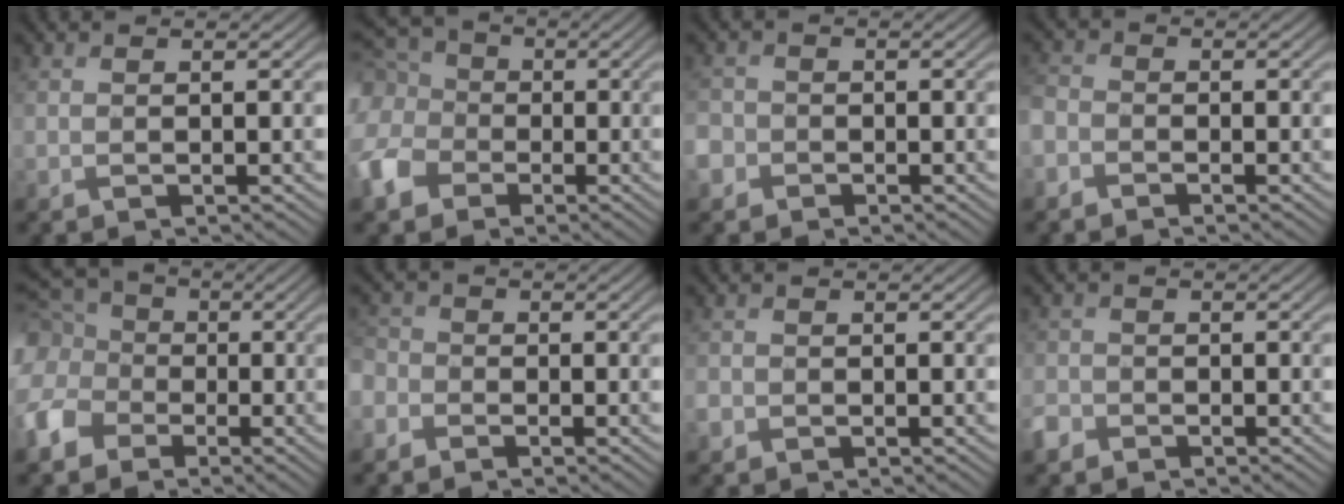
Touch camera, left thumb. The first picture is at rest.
{"total": 11.2, "force": [-2.4, 9.2, 5.8], "torque": [-0.189, -0.019, -0.052]}
{"total": 2.8, "force": [-1.4, 2.3, 0.6], "torque": [-0.020, -0.006, -0.034]}
{"total": 2.7, "force": [-1.8, 1.8, 0.9], "torque": [-0.030, -0.001, -0.053]}
{"total": 12.8, "force": [-1.9, 10.9, 6.3], "torque": [-0.209, -0.019, -0.058]}
{"total": 3.3, "force": [-1.9, 2.5, 1.0], "torque": [-0.037, -0.001, -0.052]}
{"total": 1.1, "force": [-0.6, 0.9, 0.2], "torque": [-0.005, -0.003, -0.018]}
{"total": 2.6, "force": [-1.7, 1.9, 0.4], "torque": [-0.016, -0.002, -0.046]}